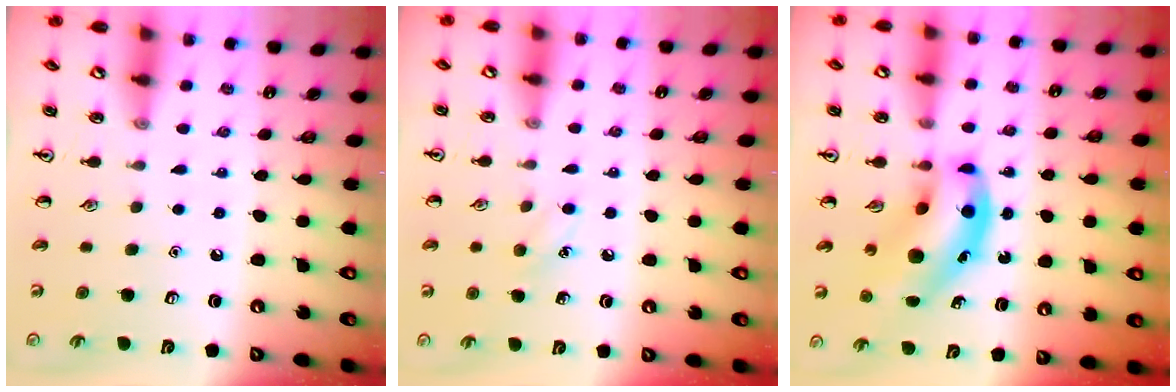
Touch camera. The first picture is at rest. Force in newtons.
{"total": 5.4, "press": 5.1, "slide": 1.6}
{"total": 12.1, "press": 11.6, "slide": 3.4}